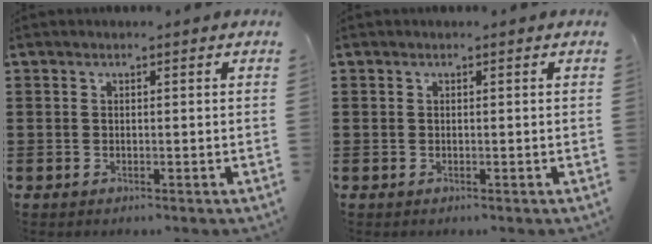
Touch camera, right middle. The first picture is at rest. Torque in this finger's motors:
{"motor_torque": [0.00, 0.00, 0.00, -0.01]}